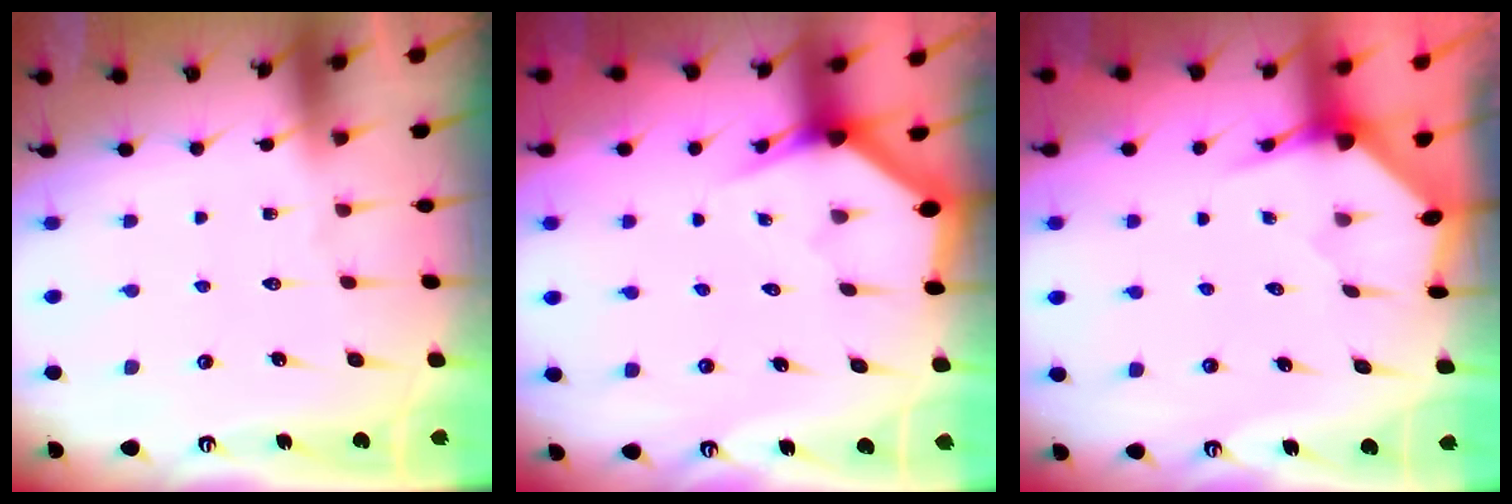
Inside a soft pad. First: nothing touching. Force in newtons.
{"total": 2.7, "press": 2.7, "slide": 0.1}
{"total": 3.3, "press": 3.3, "slide": 0.3}